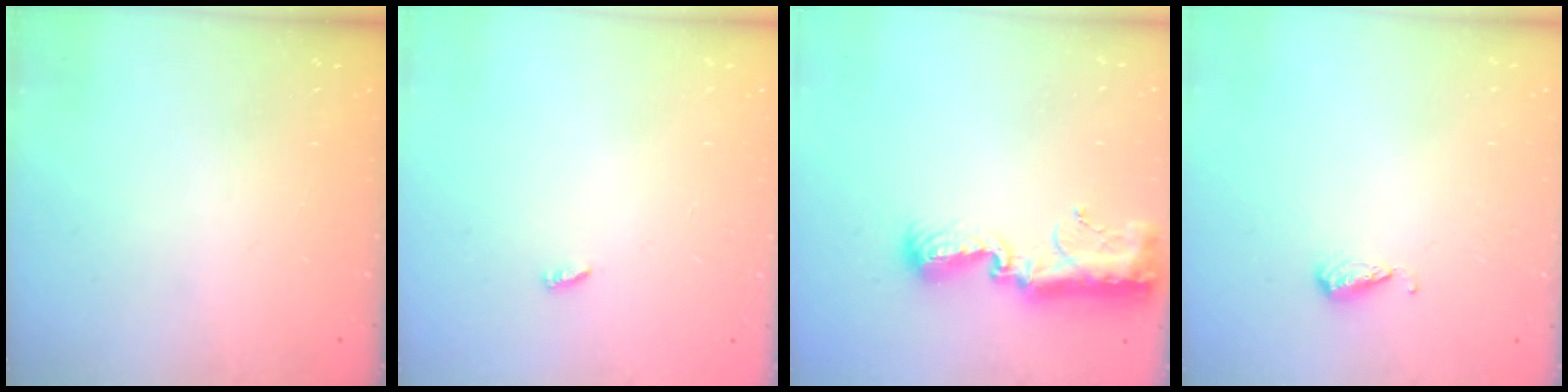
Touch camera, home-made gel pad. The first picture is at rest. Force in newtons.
{"total": 1.9, "press": 1.9, "slide": 0.3}
{"total": 11.5, "press": 11.4, "slide": 0.9}
{"total": 4.9, "press": 4.9, "slide": 0.5}